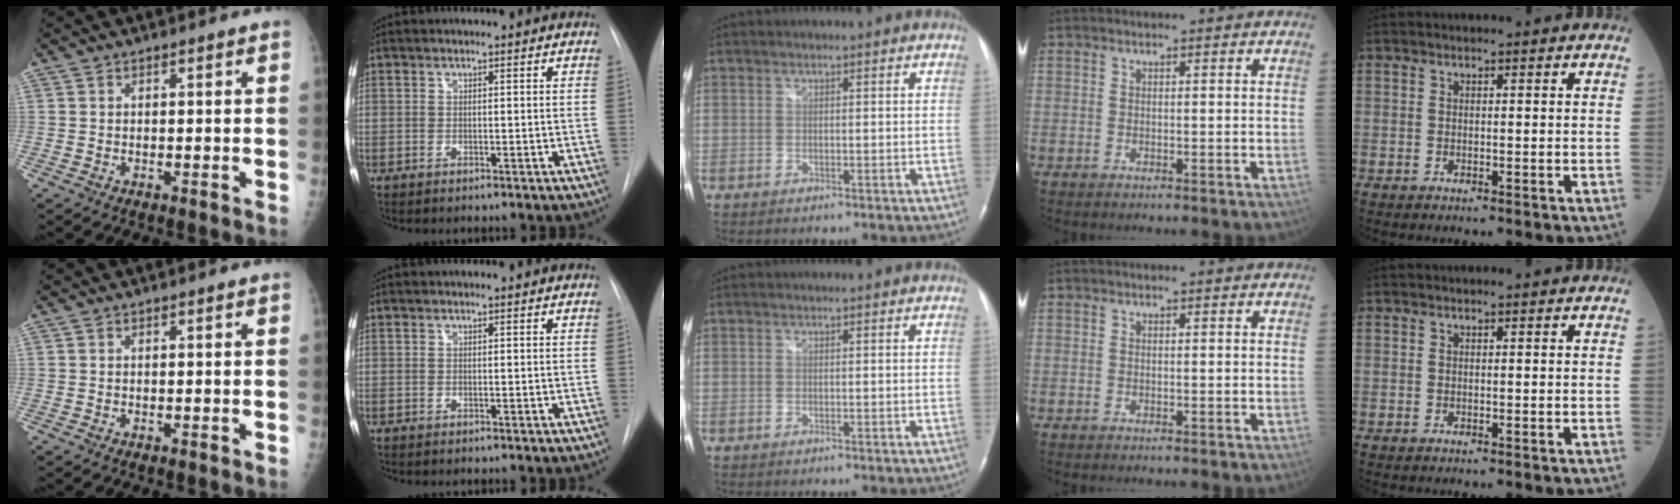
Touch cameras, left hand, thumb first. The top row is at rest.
{}